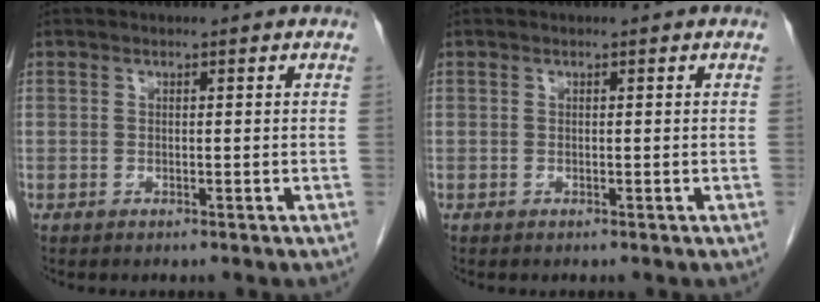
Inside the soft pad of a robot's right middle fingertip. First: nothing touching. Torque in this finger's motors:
{"motor_torque": [-0.02, 0.08, -0.02, -0.01]}